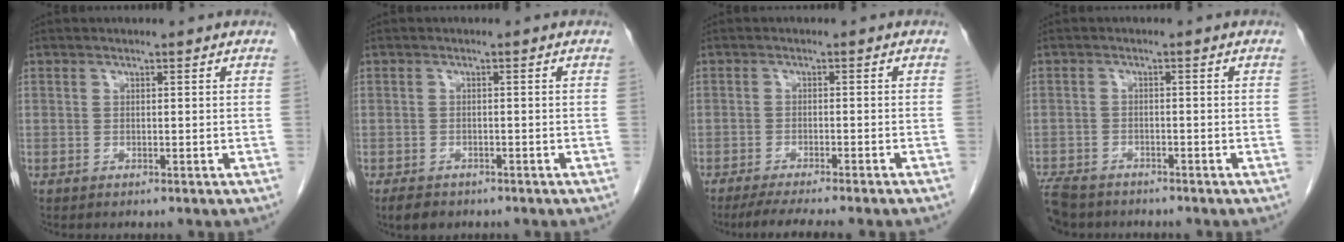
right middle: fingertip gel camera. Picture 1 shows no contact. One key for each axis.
{"total": 3.0, "fx": -2.2, "fy": 1.7, "fz": 1.0, "tx": -0.017, "ty": -0.001, "tz": -0.032}
{"total": 7.5, "fx": -6.3, "fy": -0.3, "fz": 4.1, "tx": -0.050, "ty": -0.014, "tz": -0.094}
{"total": 7.3, "fx": -6.1, "fy": 3.2, "fz": 2.4, "tx": -0.053, "ty": -0.013, "tz": -0.102}